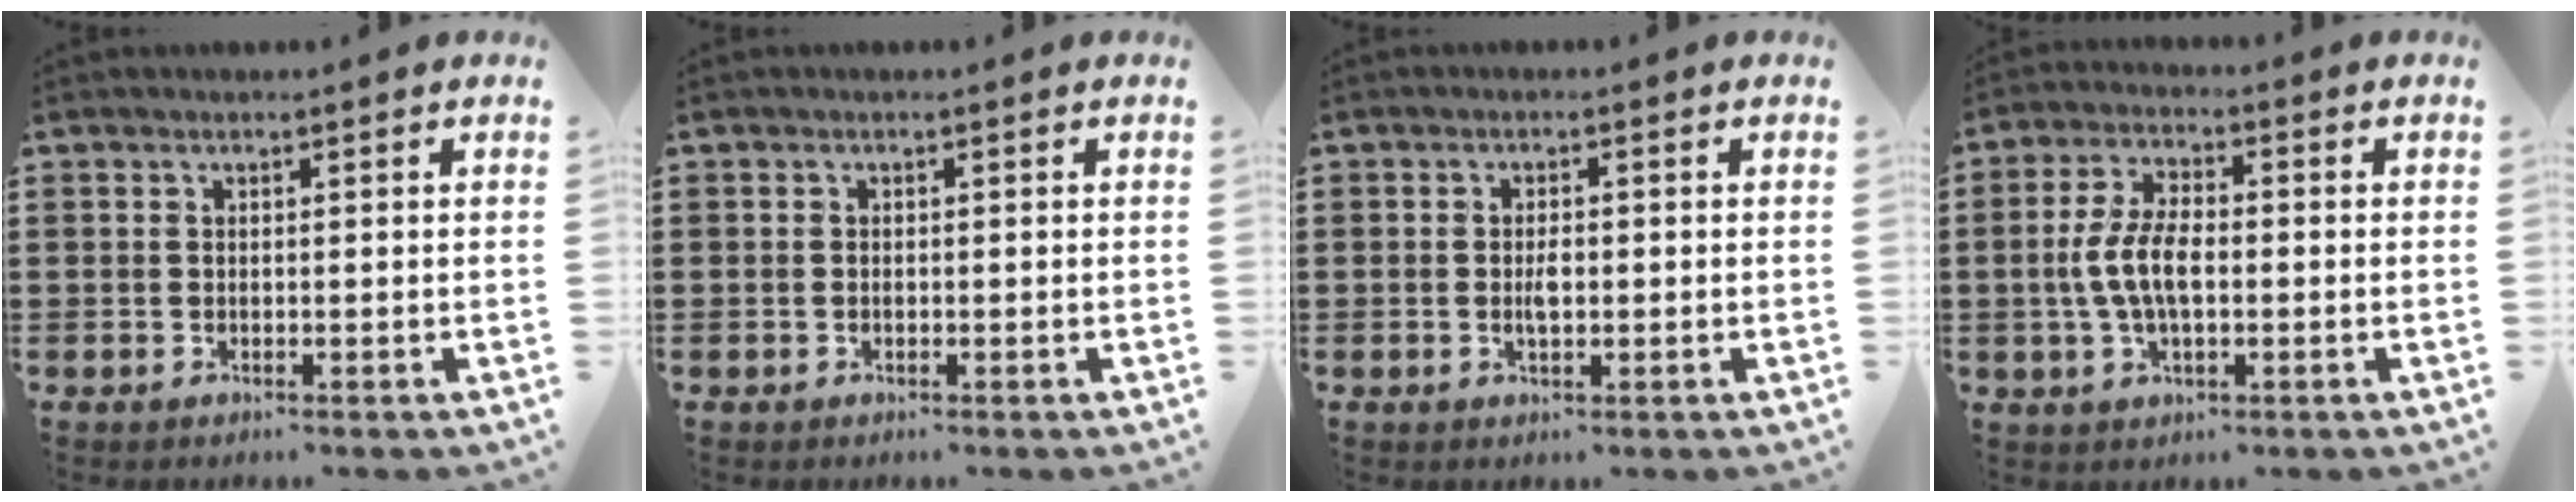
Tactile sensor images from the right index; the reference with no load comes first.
{"total": 0.0}
{"total": 2.5, "force": [-0.2, 0.9, 2.3], "torque": [-0.043, 0.000, -0.003]}
{"total": 7.0, "force": [-0.9, 3.2, 6.2], "torque": [-0.145, -0.004, -0.025]}